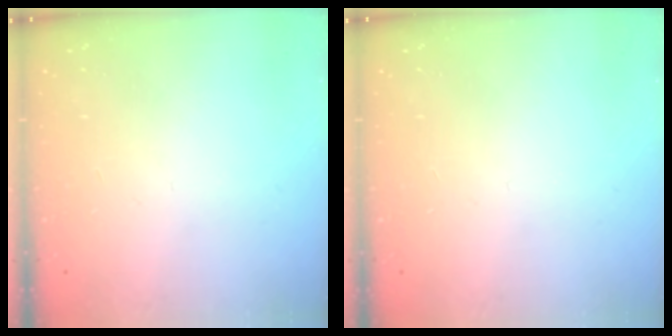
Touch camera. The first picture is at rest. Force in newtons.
{"total": 0.0}